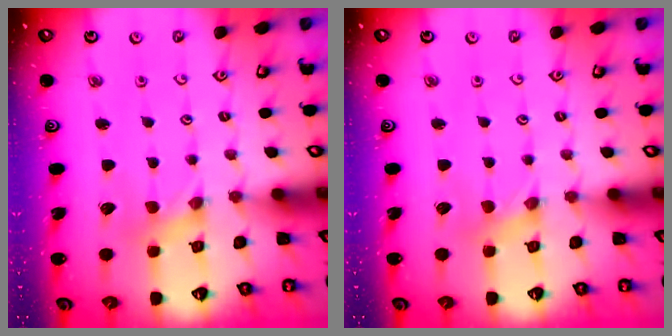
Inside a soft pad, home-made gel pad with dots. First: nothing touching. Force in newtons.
{"total": 1.6, "press": 1.6, "slide": 0.3}